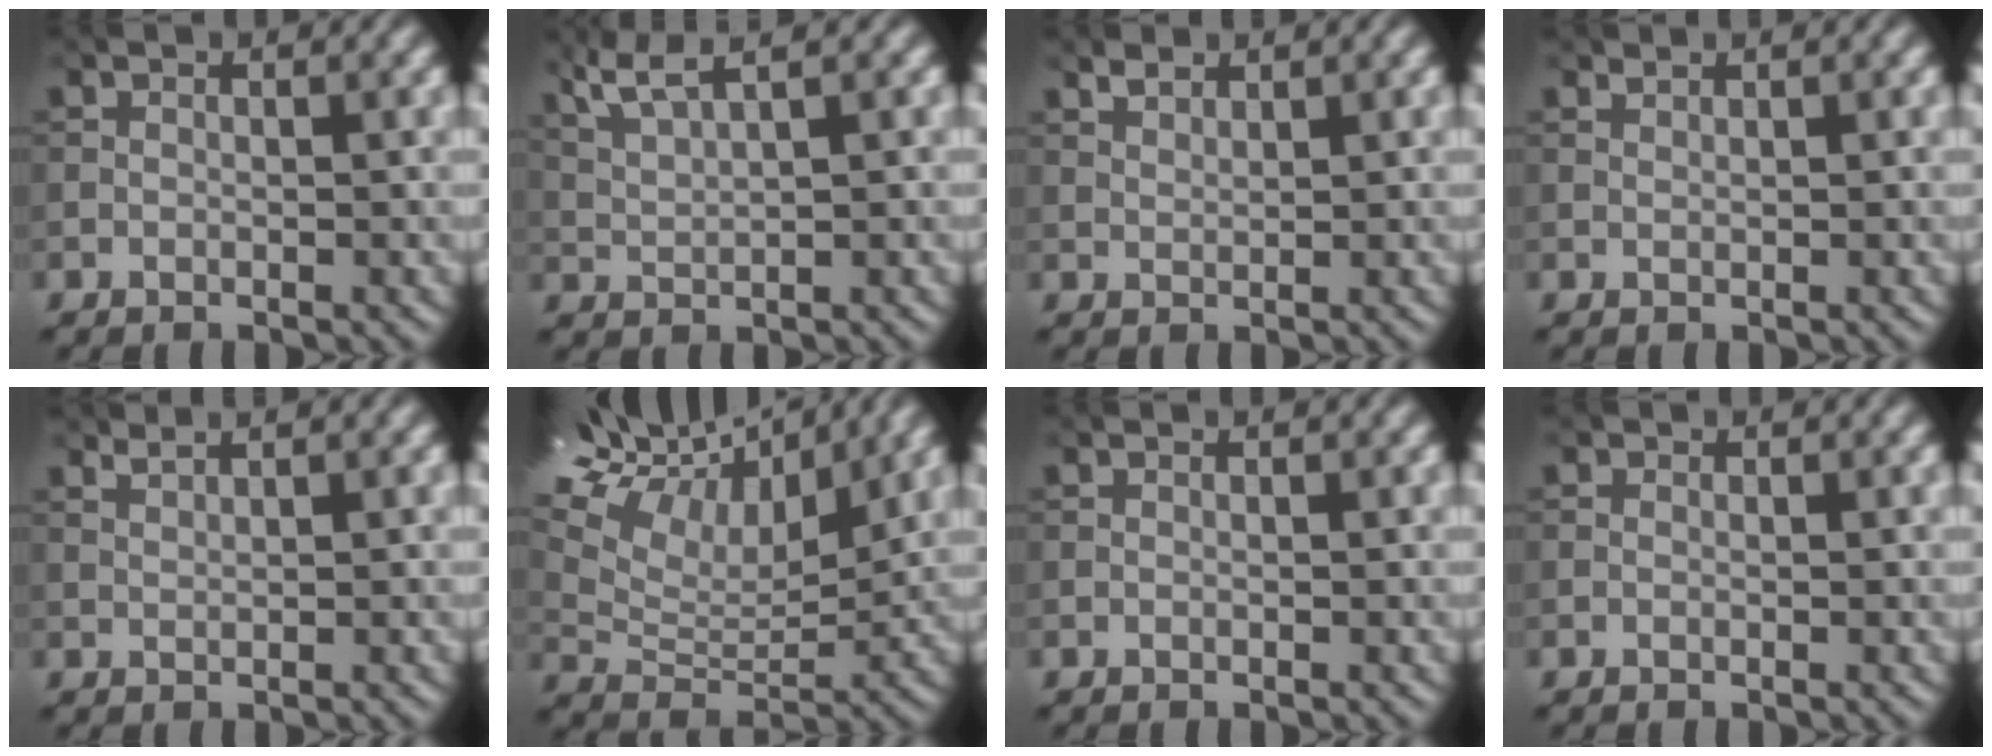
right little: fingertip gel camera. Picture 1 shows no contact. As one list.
[{"total": 3.9, "force": [2.6, 0.7, 2.8], "torque": [-0.058, 0.010, 0.057]}, {"total": 1.2, "force": [1.0, 0.2, 0.5], "torque": [-0.015, 0.000, 0.023]}, {"total": 0.8, "force": [0.7, 0.1, 0.3], "torque": [-0.005, 0.000, 0.010]}, {"total": 1.9, "force": [1.5, 0.5, 1.0], "torque": [-0.010, 0.000, 0.018]}, {"total": 13.3, "force": [9.6, 5.5, 7.3], "torque": [-0.169, 0.038, 0.140]}, {"total": 0.0}, {"total": 0.0}]